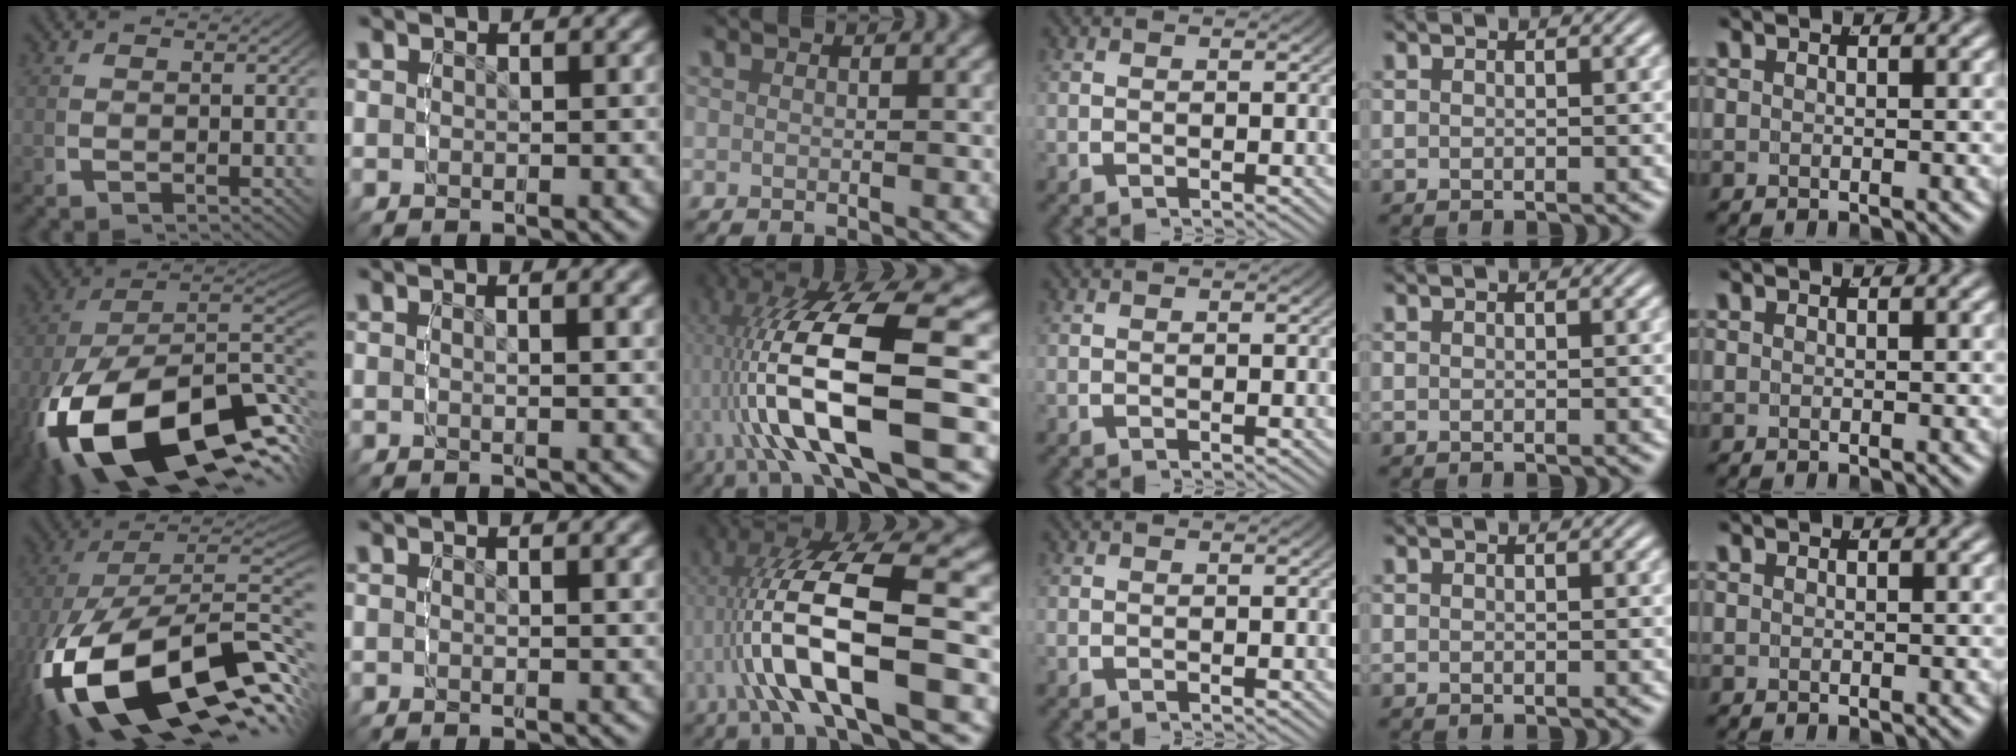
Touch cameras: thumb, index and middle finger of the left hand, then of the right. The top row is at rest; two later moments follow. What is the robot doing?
{"motion": "lift_and_place", "object": "tape"}